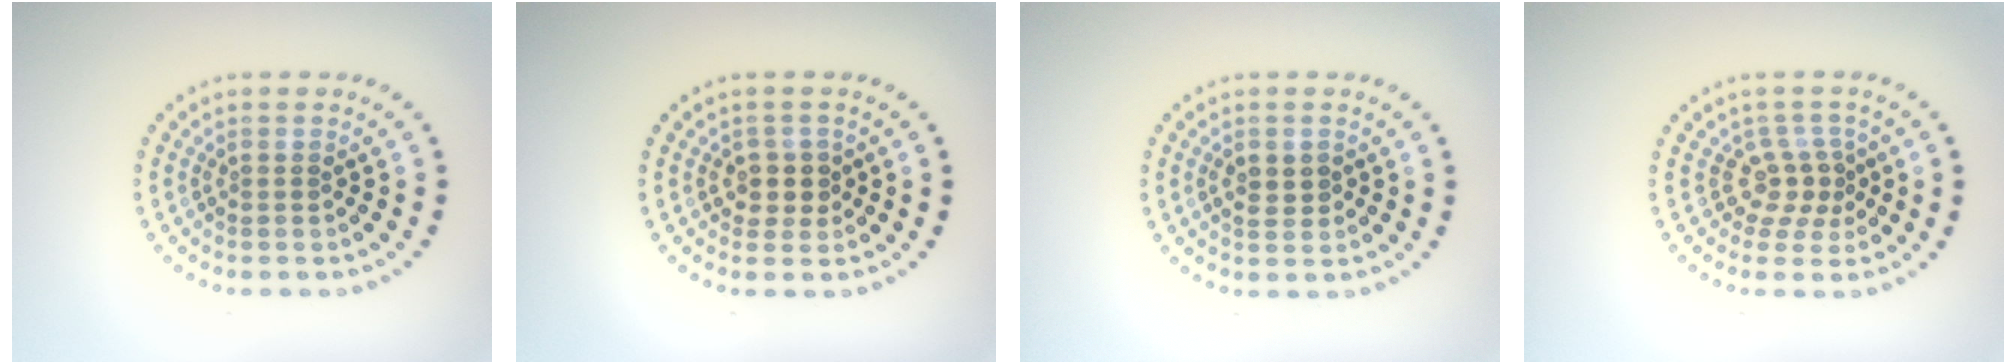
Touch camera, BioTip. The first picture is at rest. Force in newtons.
{"total": 2.1, "press": 1.9, "slide": 0.9}
{"total": 1.6, "press": 1.6, "slide": 0.1}
{"total": 2.8, "press": 1.8, "slide": 2.1}